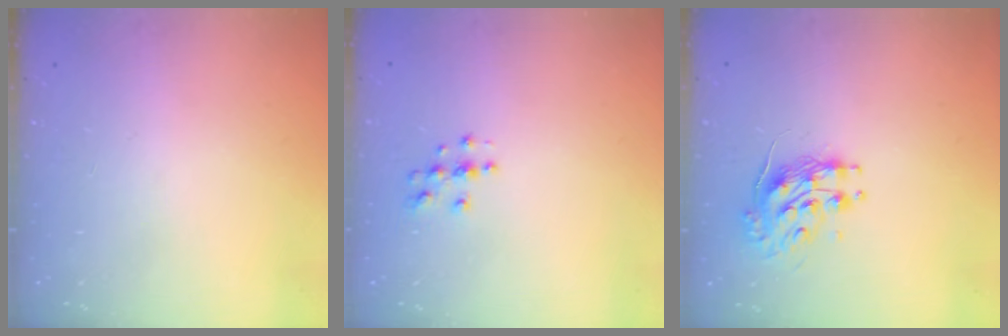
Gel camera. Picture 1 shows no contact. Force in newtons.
{"total": 3.6, "press": 3.6, "slide": 0.5}
{"total": 9.3, "press": 9.3, "slide": 0.5}